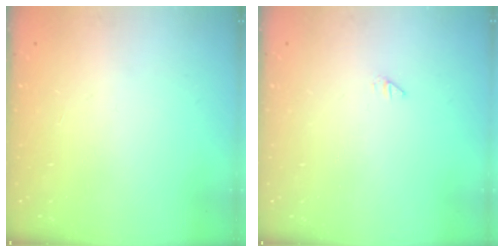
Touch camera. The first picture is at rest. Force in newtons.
{"total": 0.0}